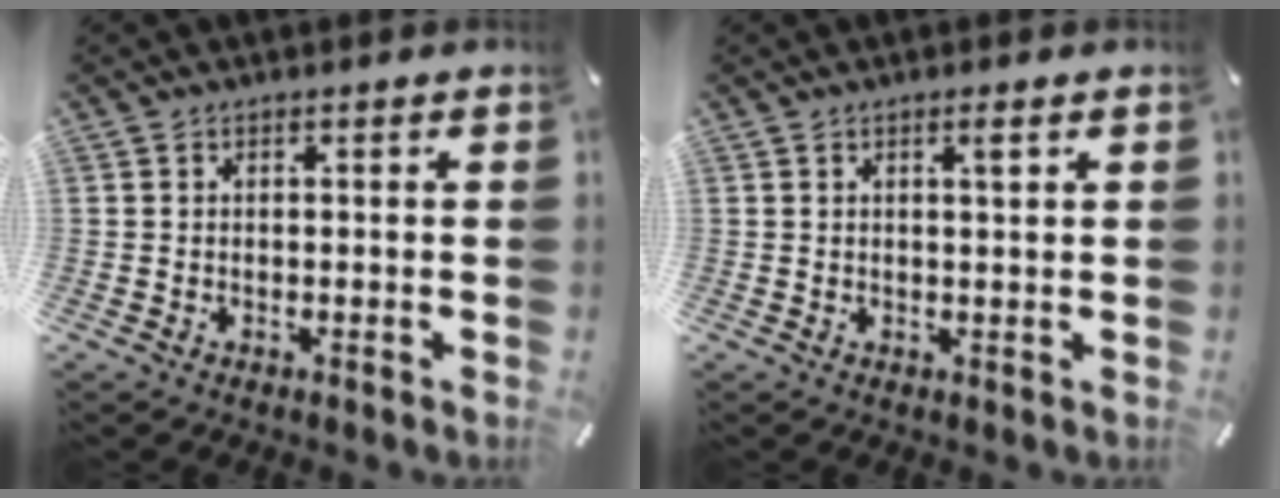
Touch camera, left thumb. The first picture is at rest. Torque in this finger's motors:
{"motor_torque": [-0.08, -0.43, 0.05, 0.09, 0.03]}